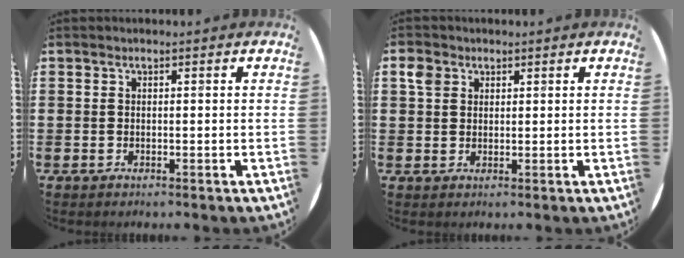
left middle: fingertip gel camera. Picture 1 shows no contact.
{"total": 2.5, "force": [1.6, 1.7, 0.7], "torque": [-0.002, -0.001, 0.027]}